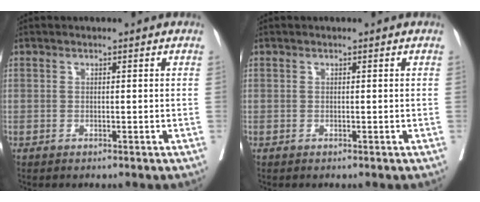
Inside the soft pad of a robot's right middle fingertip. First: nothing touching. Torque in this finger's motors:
{"motor_torque": [0.00, 0.00, -0.01, 0.00]}